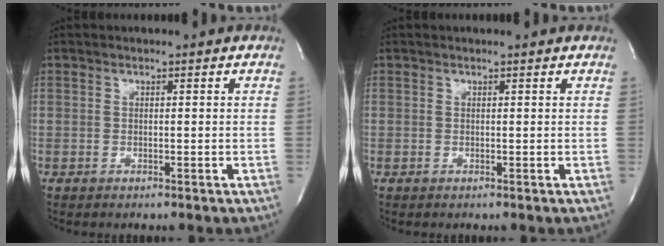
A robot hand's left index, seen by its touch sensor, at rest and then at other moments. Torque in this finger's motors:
{"motor_torque": [0.11, -0.07, -0.05, -0.01]}